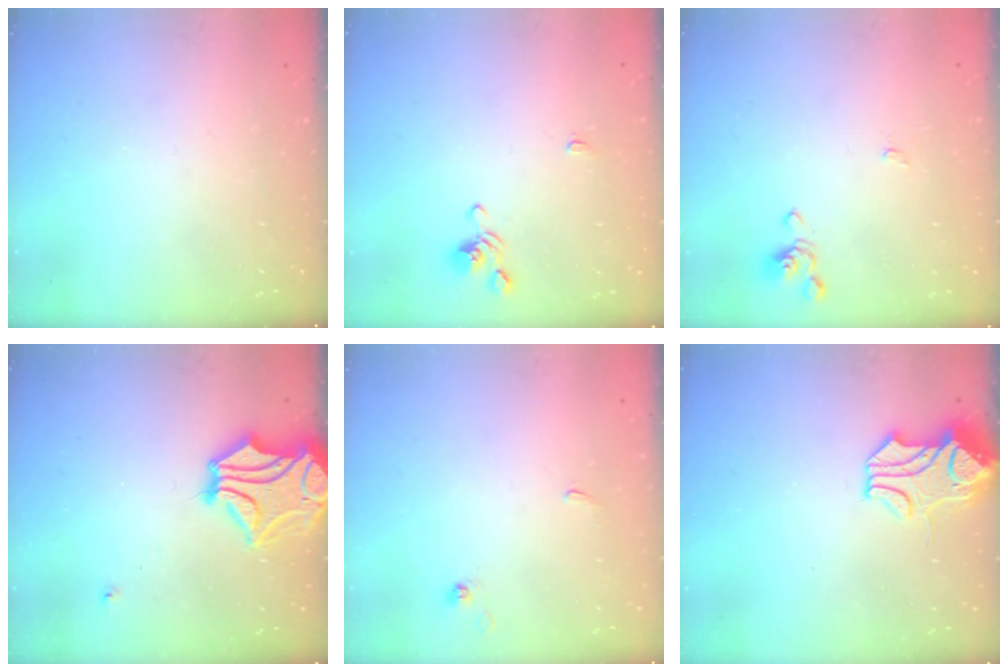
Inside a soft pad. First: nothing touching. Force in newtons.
{"total": 1.0, "press": 0.9, "slide": 0.5}
{"total": 0.8, "press": 0.7, "slide": 0.2}
{"total": 5.4, "press": 5.1, "slide": 1.9}
{"total": 0.9, "press": 0.9, "slide": 0.2}
{"total": 1.6, "press": 1.1, "slide": 1.2}